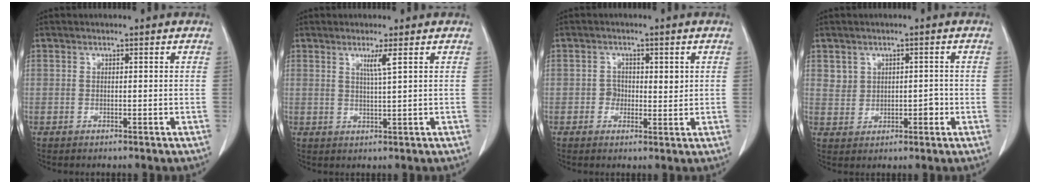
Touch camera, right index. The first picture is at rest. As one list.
[{"total": 2.5, "force": [1.2, -0.5, 2.1], "torque": [-0.040, -0.006, 0.024]}, {"total": 3.0, "force": [0.4, 2.3, 1.9], "torque": [-0.021, 0.003, 0.004]}, {"total": 3.4, "force": [0.5, 2.8, 1.7], "torque": [-0.020, 0.009, 0.016]}]